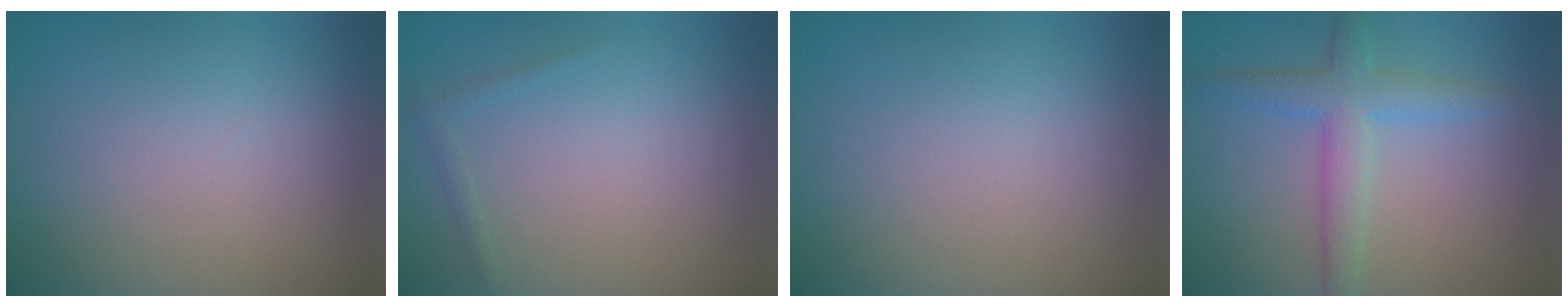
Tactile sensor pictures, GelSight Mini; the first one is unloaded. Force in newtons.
{"total": 0.8, "press": 0.8, "slide": 0.1}
{"total": 0.0}
{"total": 4.0, "press": 4.0, "slide": 0.1}